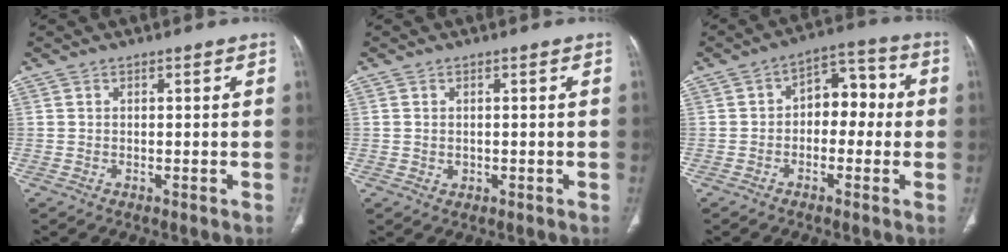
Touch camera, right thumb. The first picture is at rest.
{"total": 1.0, "force": [-0.1, 0.9, 0.5], "torque": [-0.008, -0.002, 0.002]}
{"total": 8.5, "force": [-0.4, 5.7, 6.2], "torque": [-0.050, 0.038, -0.021]}